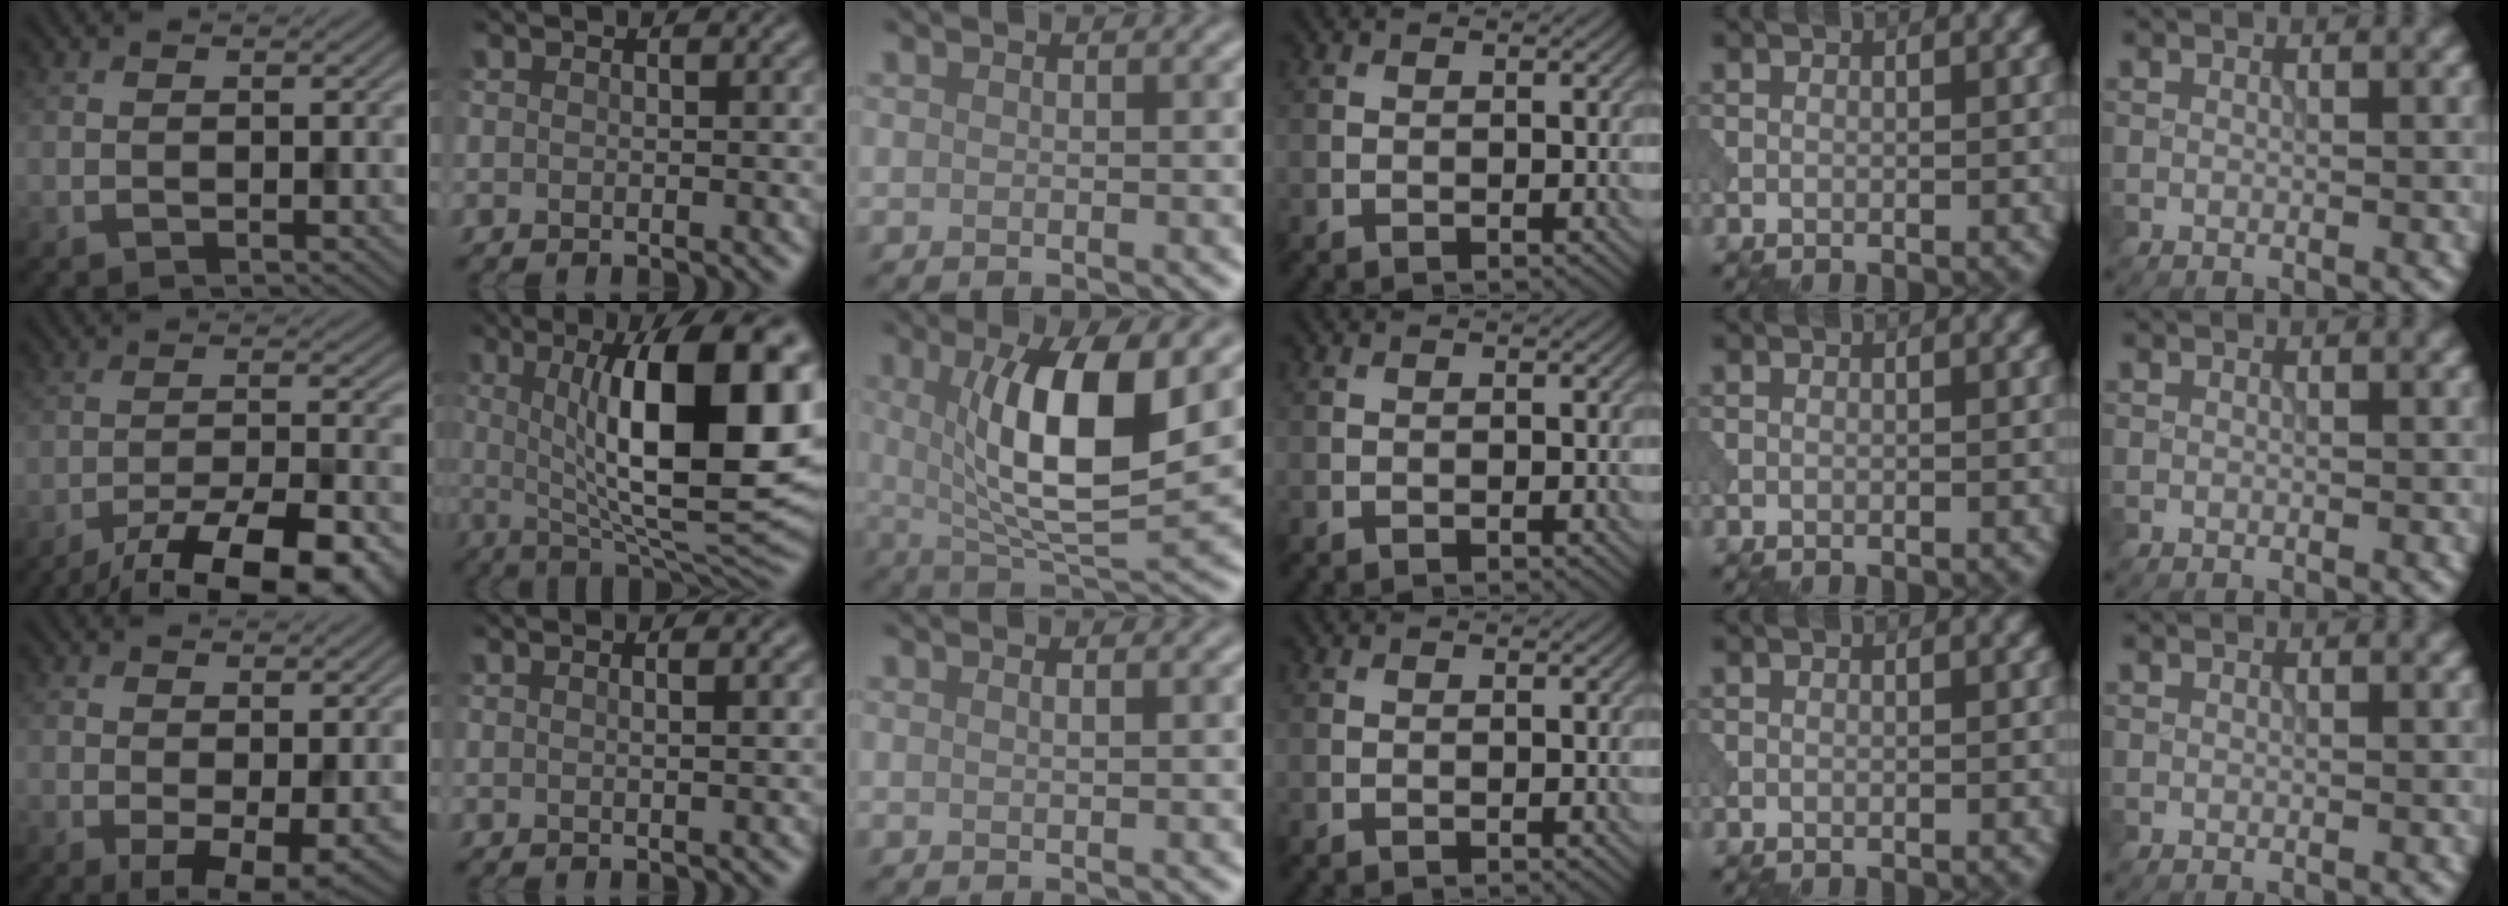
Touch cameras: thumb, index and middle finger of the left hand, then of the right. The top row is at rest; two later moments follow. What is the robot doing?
{"motion": "pour", "object": "beaker"}